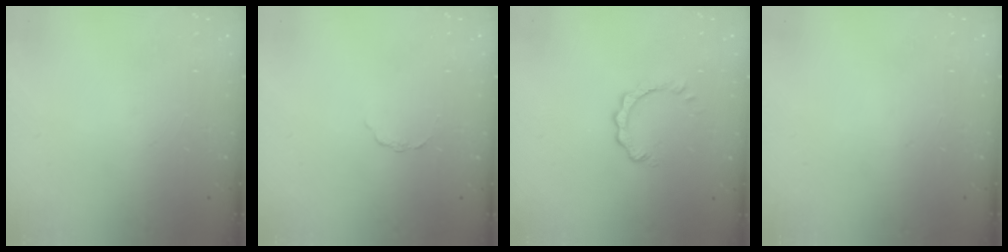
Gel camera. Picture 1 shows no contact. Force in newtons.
{"total": 1.5, "press": 1.5, "slide": 0.2}
{"total": 1.7, "press": 1.7, "slide": 0.3}
{"total": 0.0}